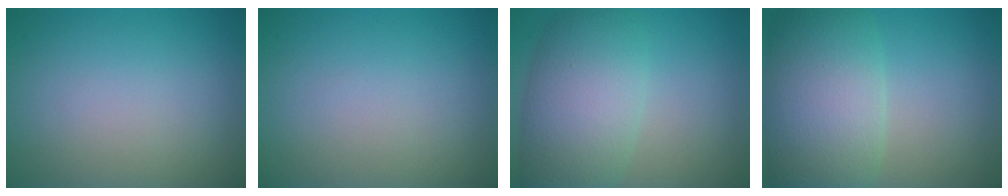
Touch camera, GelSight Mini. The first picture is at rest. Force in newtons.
{"total": 0.0}
{"total": 8.0, "press": 8.0, "slide": 0.3}
{"total": 8.0, "press": 8.0, "slide": 0.7}